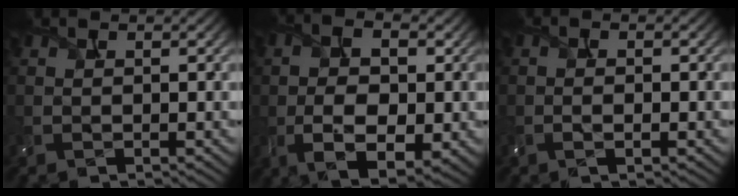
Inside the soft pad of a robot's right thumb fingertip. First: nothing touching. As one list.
[{"total": 9.6, "force": [-0.9, 5.5, 7.9], "torque": [-0.147, 0.000, -0.018]}, {"total": 1.7, "force": [-0.3, 0.7, 1.5], "torque": [-0.015, -0.001, -0.011]}]